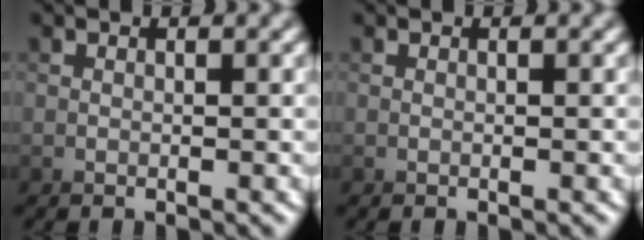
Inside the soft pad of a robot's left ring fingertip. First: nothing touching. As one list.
[{"total": 0.0}]